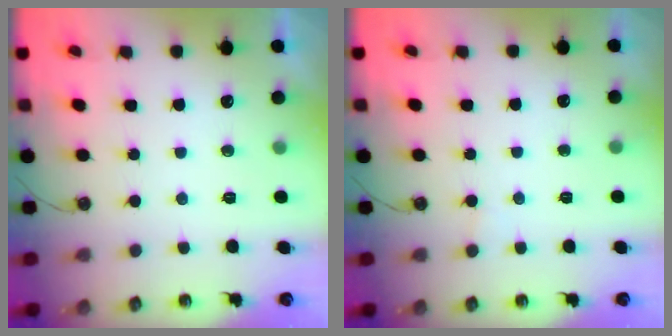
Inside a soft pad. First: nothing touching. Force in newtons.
{"total": 2.9, "press": 2.9, "slide": 0.2}